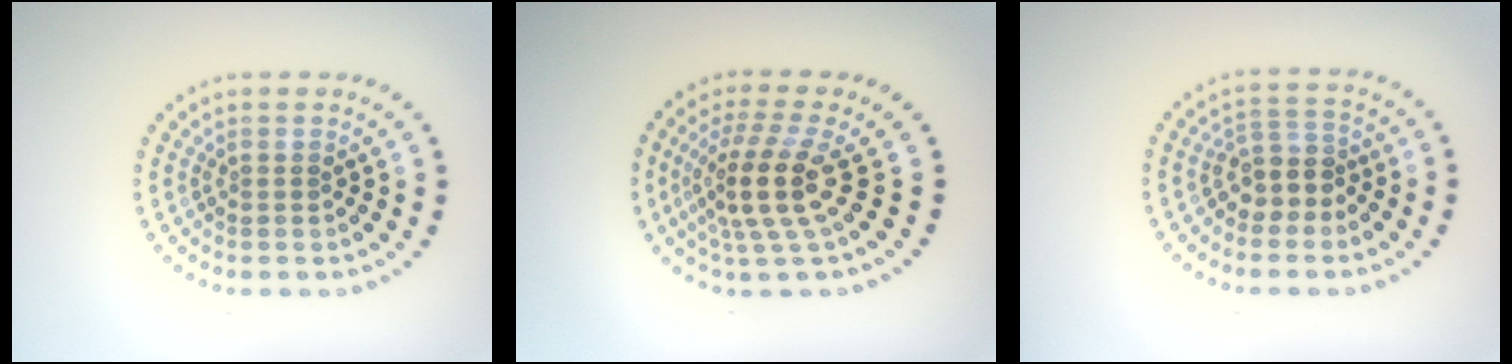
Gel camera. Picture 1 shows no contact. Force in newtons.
{"total": 4.6, "press": 3.4, "slide": 3.1}
{"total": 3.0, "press": 2.5, "slide": 1.7}